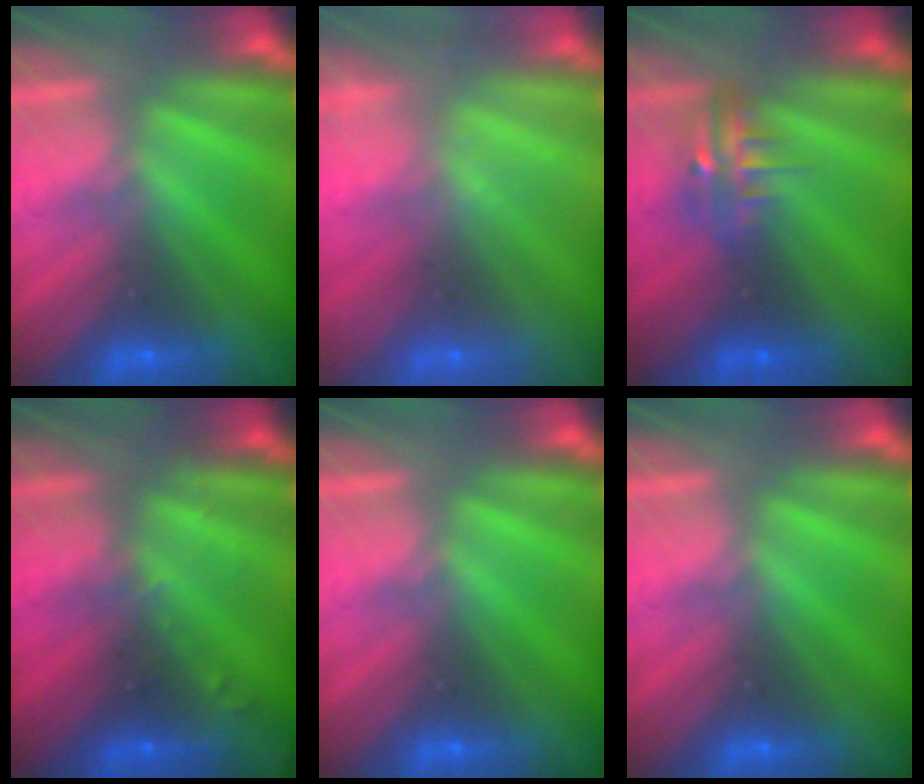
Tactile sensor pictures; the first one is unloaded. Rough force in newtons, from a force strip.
{"total": 2.2}
{"total": 4.8}
{"total": 2.9}
{"total": 0.0}
{"total": 0.0}